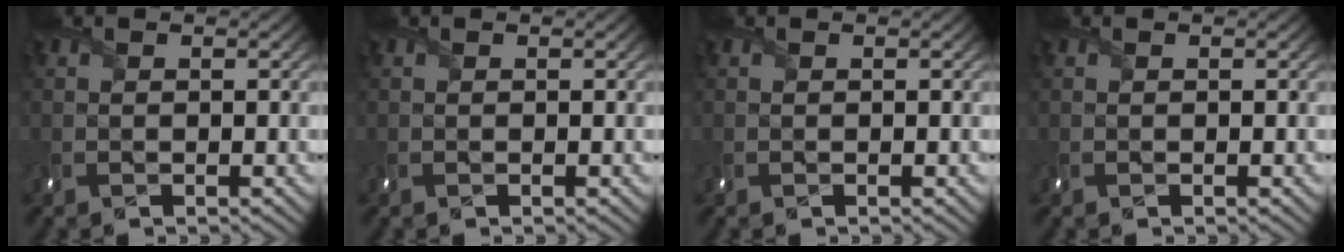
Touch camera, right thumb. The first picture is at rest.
{"total": 0.0}
{"total": 0.0}
{"total": 0.0}